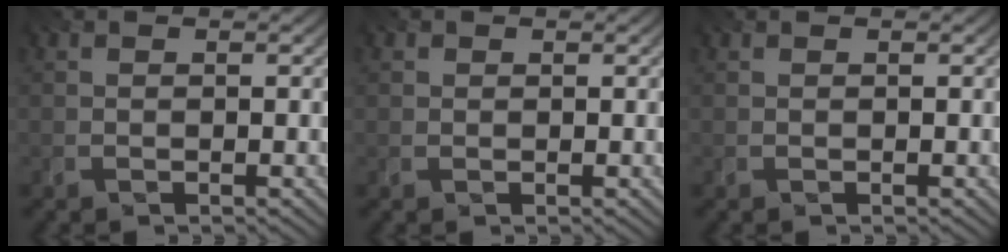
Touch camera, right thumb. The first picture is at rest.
{"total": 0.7, "force": [0.2, 0.6, 0.1], "torque": [0.000, 0.000, 0.004]}
{"total": 0.0}